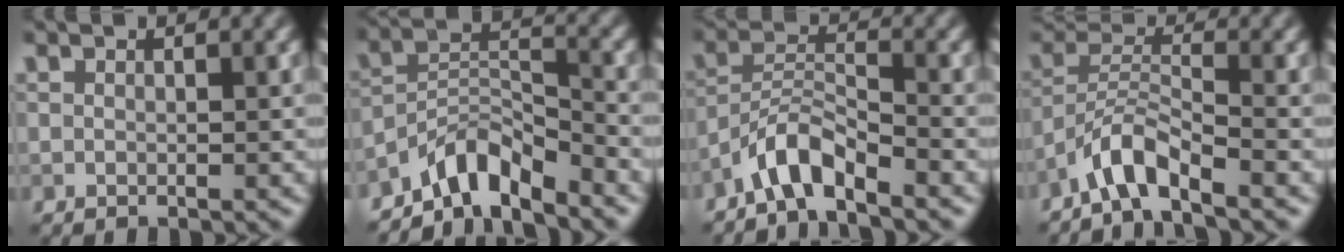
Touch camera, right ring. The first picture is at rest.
{"total": 5.2, "force": [-4.5, 1.4, 2.2], "torque": [-0.027, 0.006, -0.093]}
{"total": 3.5, "force": [-3.0, 0.5, 1.7], "torque": [-0.028, 0.012, -0.065]}
{"total": 3.2, "force": [-2.7, 0.4, 1.8], "torque": [-0.029, 0.011, -0.060]}